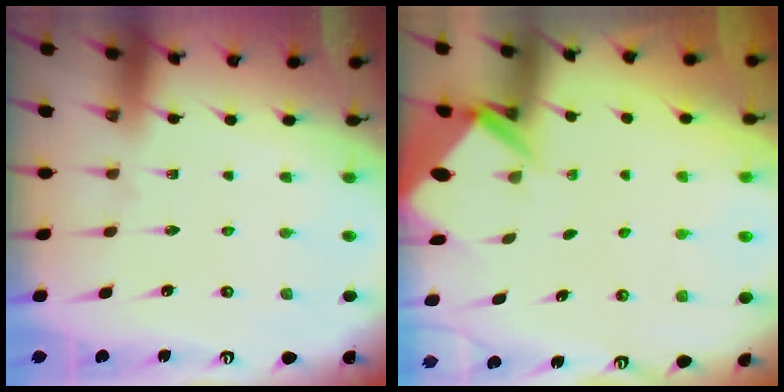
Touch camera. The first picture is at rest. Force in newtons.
{"total": 2.8, "press": 2.8, "slide": 0.1}